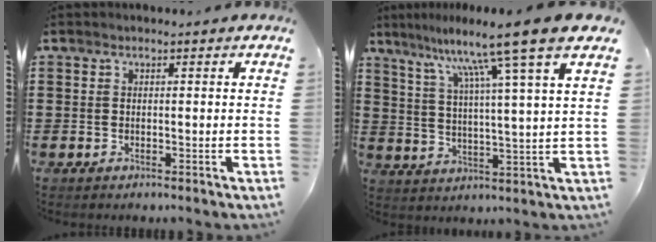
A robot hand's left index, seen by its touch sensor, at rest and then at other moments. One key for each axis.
{"total": 10.8, "fx": 7.9, "fy": -1.4, "fz": 7.2, "tx": -0.153, "ty": -0.044, "tz": 0.116}